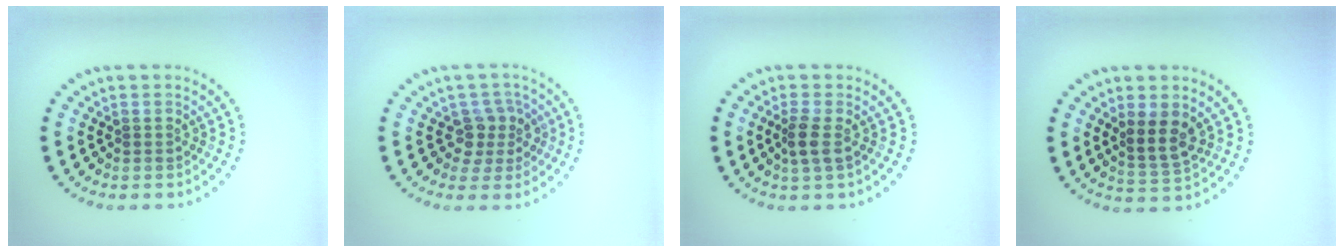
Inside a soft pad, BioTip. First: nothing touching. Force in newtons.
{"total": 2.5, "press": 2.0, "slide": 1.5}
{"total": 1.8, "press": 1.4, "slide": 1.1}
{"total": 2.8, "press": 2.5, "slide": 1.3}